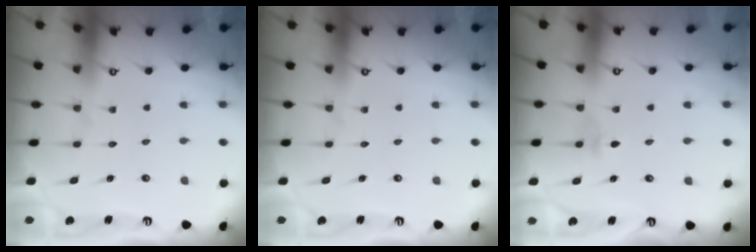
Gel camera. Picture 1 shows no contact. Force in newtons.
{"total": 0.0}
{"total": 3.7, "press": 3.7, "slide": 0.8}